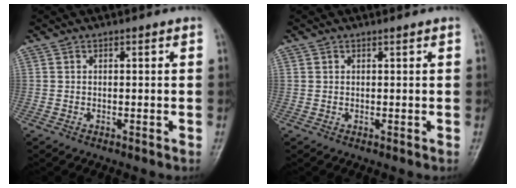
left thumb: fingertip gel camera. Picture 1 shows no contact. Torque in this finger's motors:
{"motor_torque": [-0.57, -0.30, -0.34, -0.25, 0.01]}